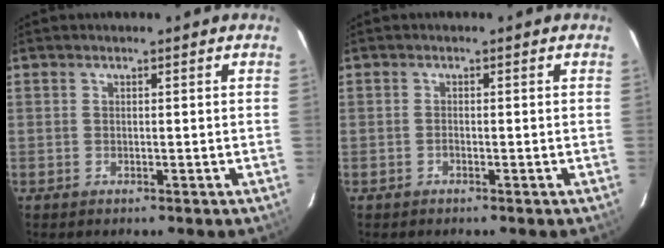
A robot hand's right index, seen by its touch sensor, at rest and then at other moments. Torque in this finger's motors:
{"motor_torque": [0.11, 0.02, -0.02, -0.01]}